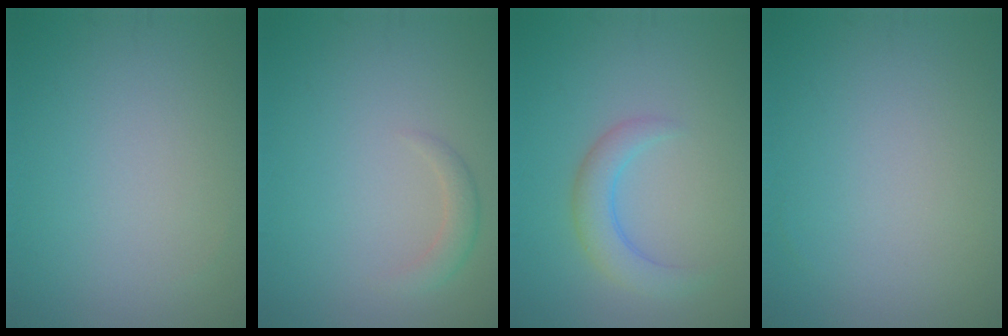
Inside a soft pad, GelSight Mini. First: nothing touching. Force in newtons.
{"total": 1.5, "press": 1.5, "slide": 0.1}
{"total": 2.9, "press": 2.9, "slide": 0.3}
{"total": 0.0}